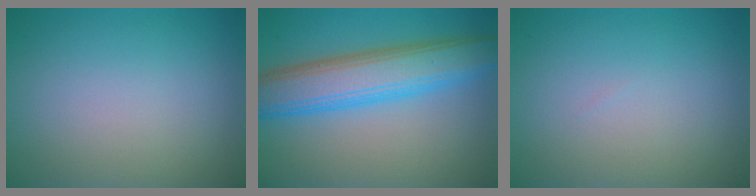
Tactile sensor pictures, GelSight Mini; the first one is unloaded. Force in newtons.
{"total": 7.7, "press": 7.7, "slide": 0.2}
{"total": 0.0}